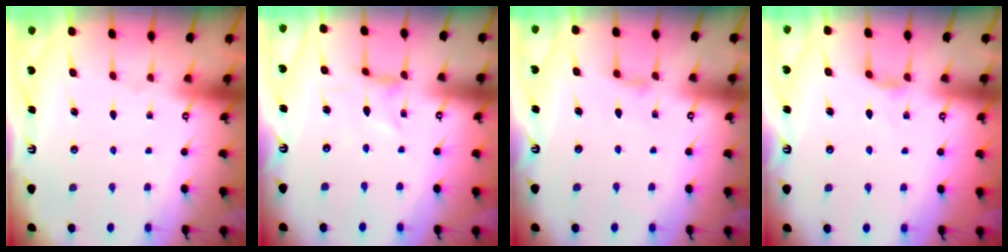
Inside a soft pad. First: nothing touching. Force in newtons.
{"total": 0.0}
{"total": 3.0, "press": 2.9, "slide": 0.5}
{"total": 1.9, "press": 1.9, "slide": 0.4}